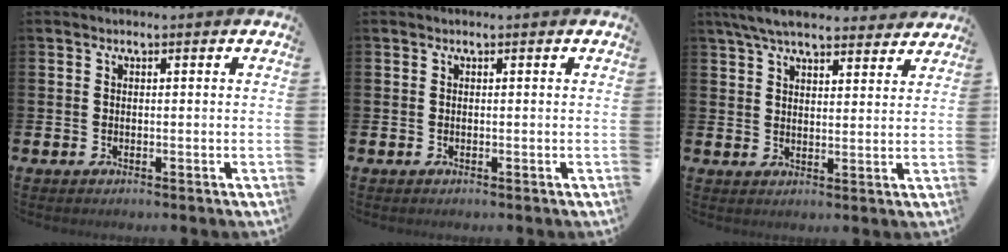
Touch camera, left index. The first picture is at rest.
{"total": 0.0}
{"total": 6.8, "force": [6.3, 1.6, 2.2], "torque": [-0.056, -0.020, 0.115]}